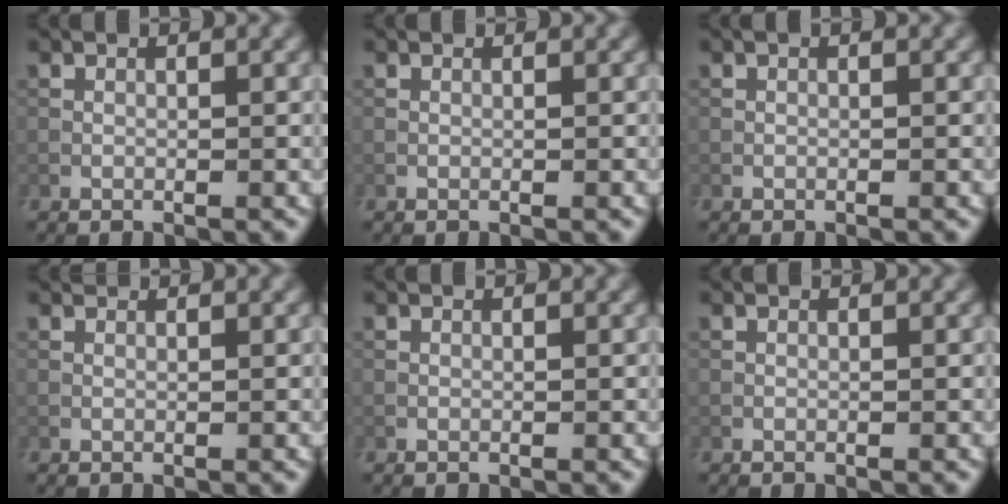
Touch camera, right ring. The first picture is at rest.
{"total": 0.0}
{"total": 0.0}
{"total": 0.6, "force": [0.5, 0.1, 0.2], "torque": [-0.010, -0.001, 0.005]}
{"total": 0.0}
{"total": 0.0}